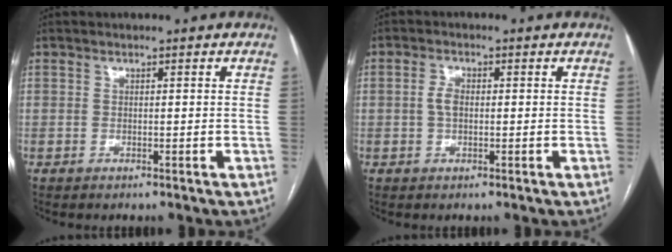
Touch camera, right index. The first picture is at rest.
{"total": 2.7, "force": [0.1, 1.5, 2.2], "torque": [-0.048, 0.008, 0.000]}